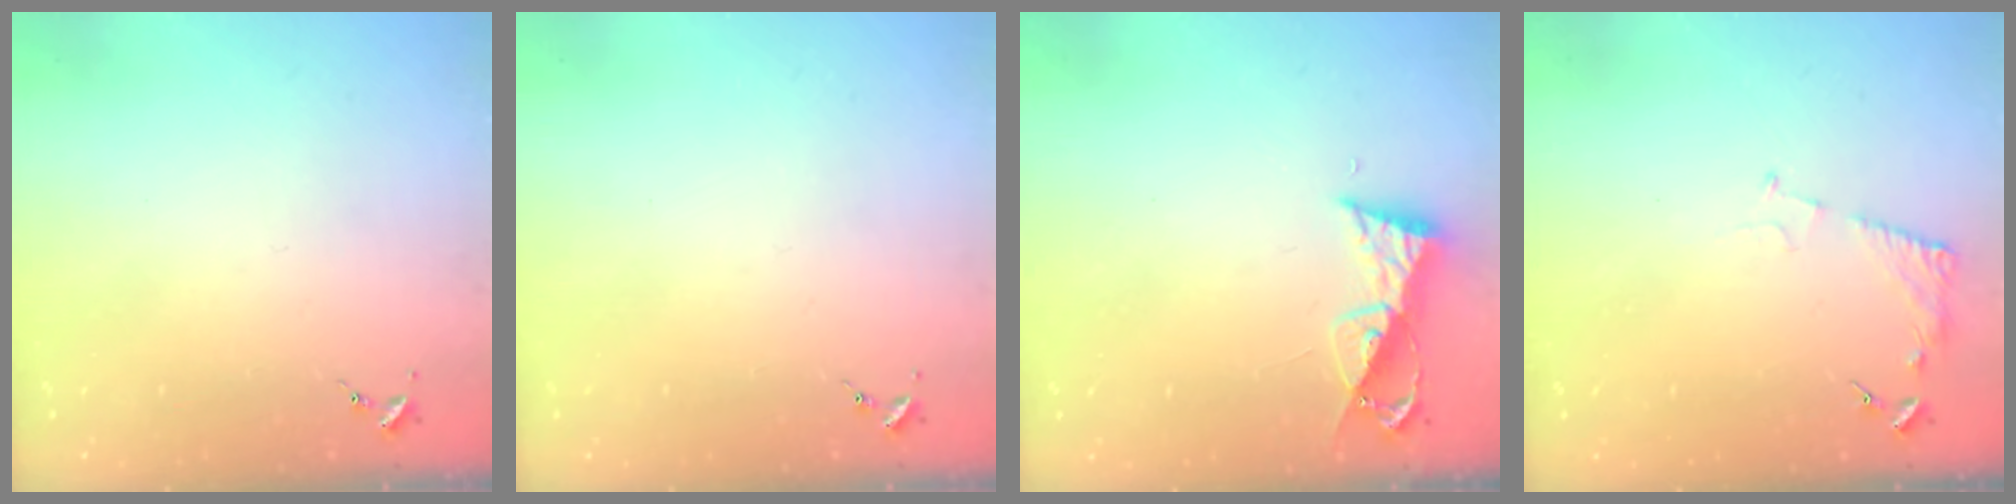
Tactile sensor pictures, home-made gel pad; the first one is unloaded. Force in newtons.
{"total": 0.0}
{"total": 7.7, "press": 7.7, "slide": 0.4}
{"total": 5.1, "press": 5.1, "slide": 0.7}